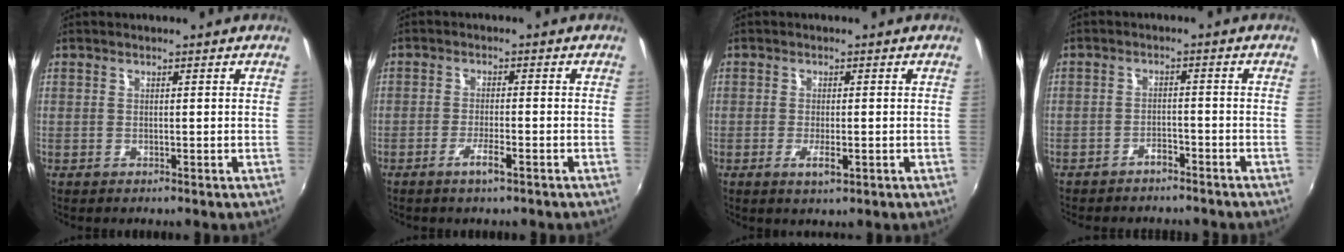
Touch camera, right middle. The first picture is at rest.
{"total": 3.1, "force": [-2.0, 0.2, 2.4], "torque": [-0.055, -0.002, -0.039]}
{"total": 2.9, "force": [-1.1, 0.8, 2.6], "torque": [-0.051, -0.006, -0.017]}
{"total": 4.5, "force": [-4.1, 1.4, 1.3], "torque": [-0.041, 0.000, -0.057]}